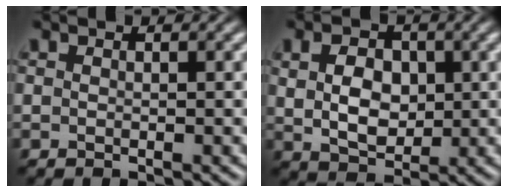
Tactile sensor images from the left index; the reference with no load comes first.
{"total": 4.6, "force": [0.8, 3.2, 3.2], "torque": [-0.065, 0.000, 0.015]}